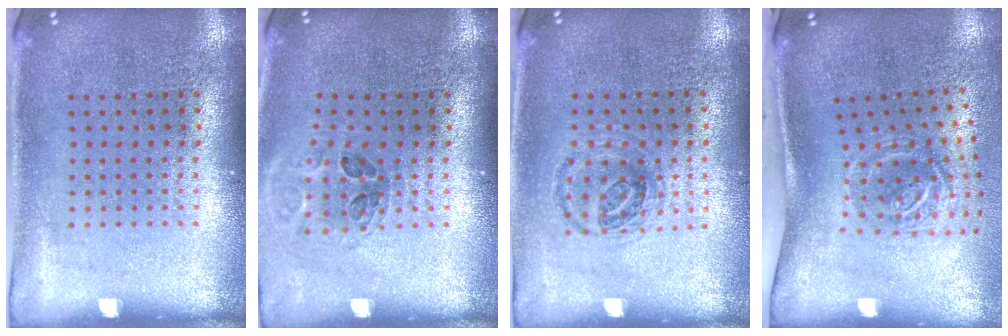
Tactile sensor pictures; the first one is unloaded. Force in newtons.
{"total": 1.0, "press": 1.0, "slide": 0.1}
{"total": 1.0, "press": 0.9, "slide": 0.5}
{"total": 2.0, "press": 1.3, "slide": 1.6}